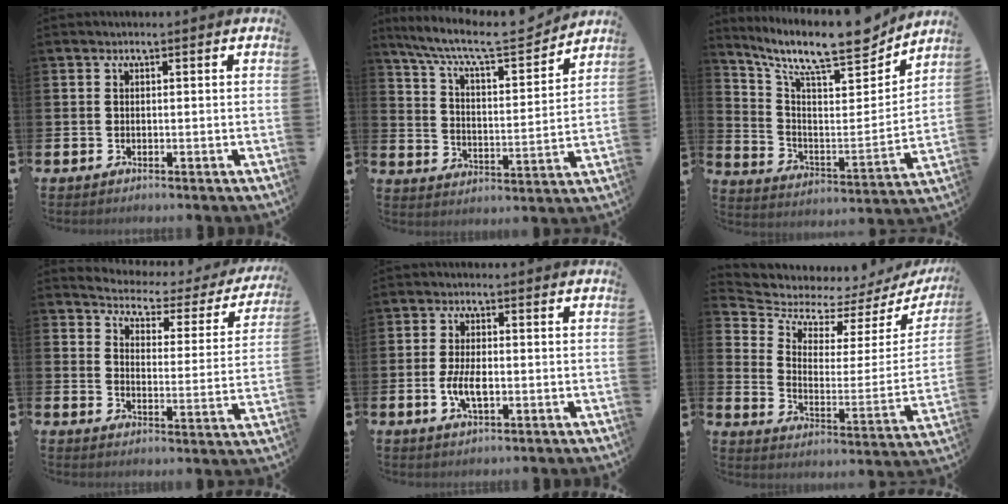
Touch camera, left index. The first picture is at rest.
{"total": 8.9, "force": [8.1, 1.5, 3.4], "torque": [-0.097, -0.057, 0.136]}
{"total": 12.2, "force": [10.3, 2.6, 6.0], "torque": [-0.131, -0.082, 0.169]}
{"total": 3.1, "force": [2.7, 1.2, 0.7], "torque": [-0.037, -0.030, 0.035]}
{"total": 4.2, "force": [-0.8, 1.9, 3.7], "torque": [-0.072, 0.002, -0.015]}
{"total": 5.3, "force": [4.6, 2.5, 0.8], "torque": [-0.054, -0.047, 0.072]}